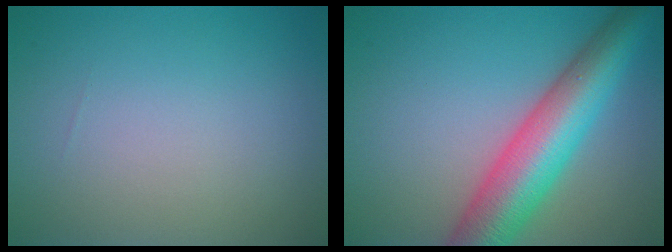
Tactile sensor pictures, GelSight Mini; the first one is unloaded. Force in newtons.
{"total": 9.2, "press": 9.2, "slide": 0.2}